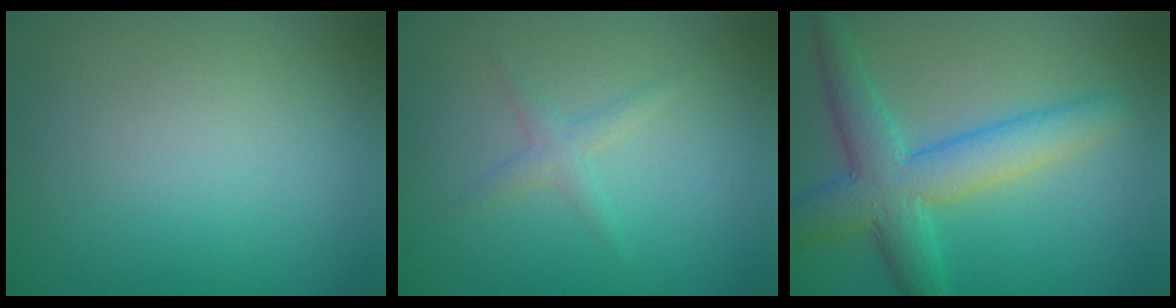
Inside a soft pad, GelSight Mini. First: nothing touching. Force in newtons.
{"total": 1.8, "press": 1.8, "slide": 0.1}
{"total": 6.3, "press": 6.3, "slide": 0.1}